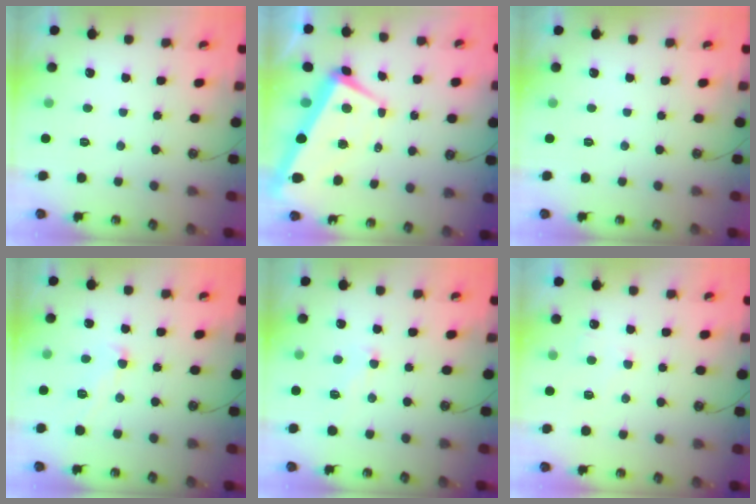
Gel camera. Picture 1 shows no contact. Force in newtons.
{"total": 2.0, "press": 1.6, "slide": 1.2}
{"total": 0.0}
{"total": 0.9, "press": 0.2, "slide": 0.9}
{"total": 1.8, "press": 1.4, "slide": 1.1}
{"total": 3.7, "press": 3.6, "slide": 0.6}